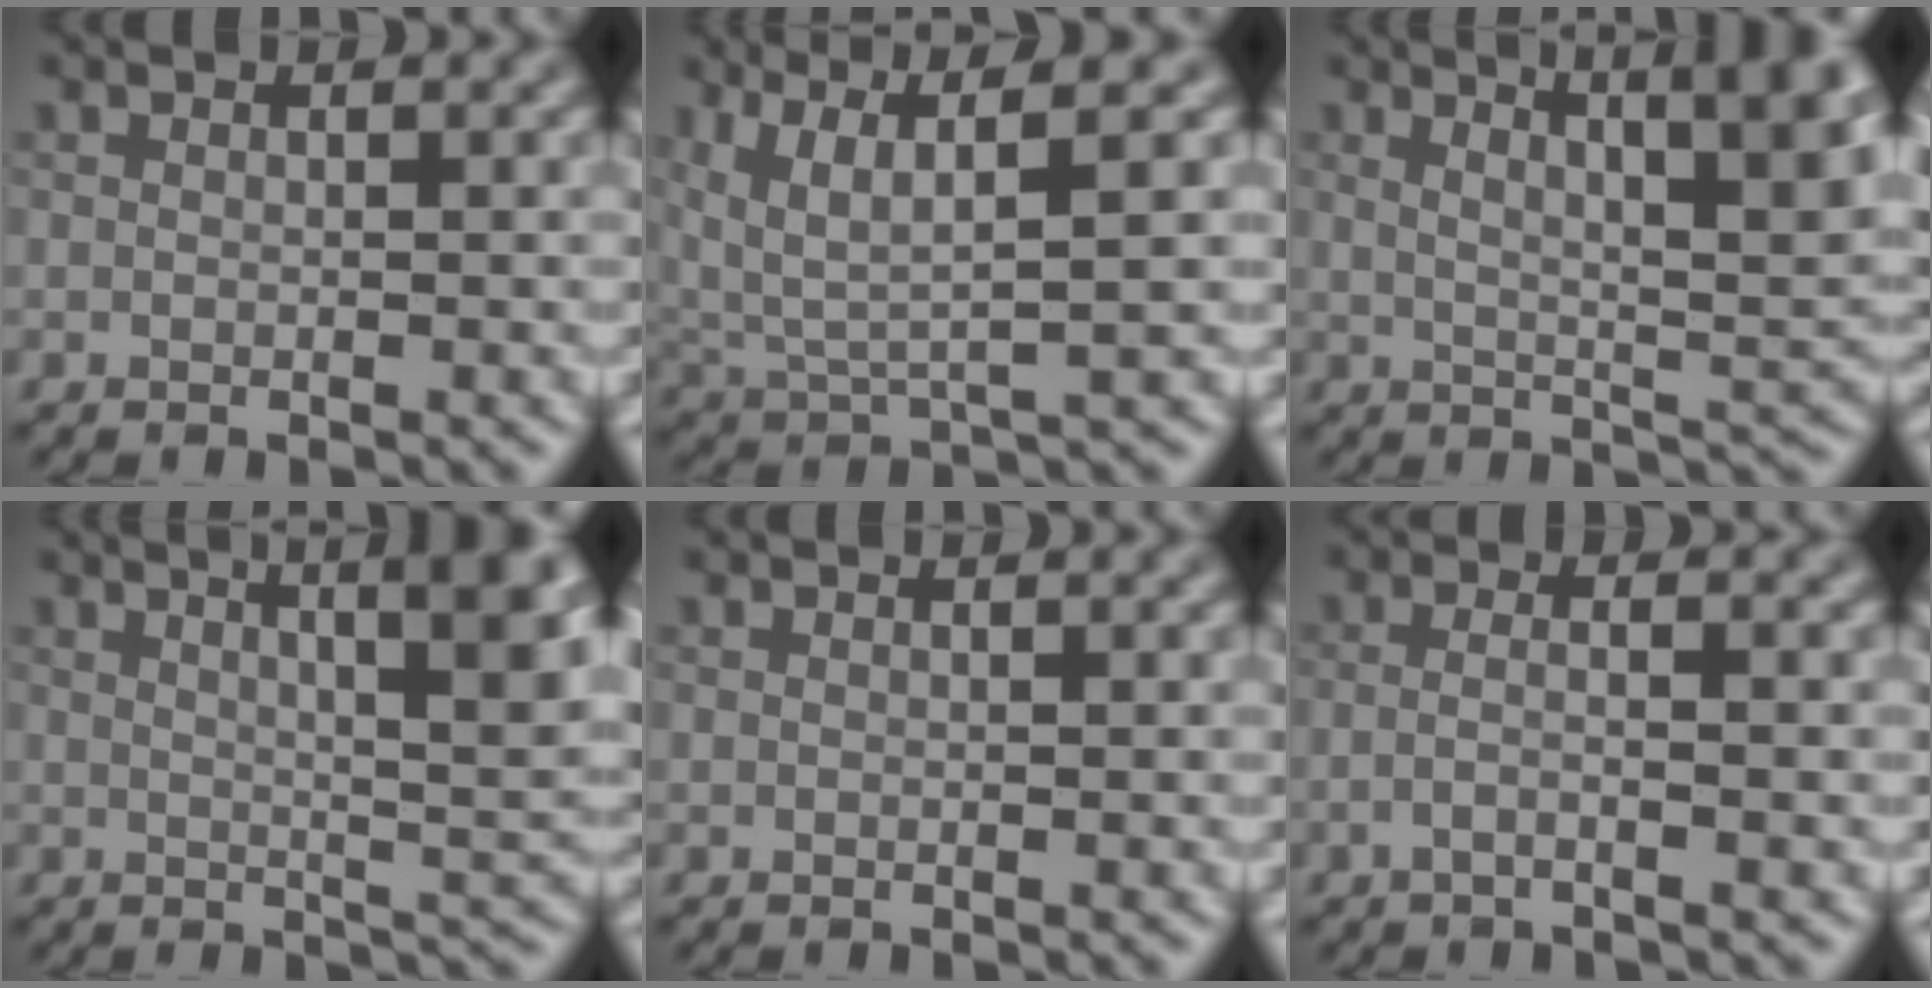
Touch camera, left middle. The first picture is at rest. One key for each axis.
{"total": 5.4, "fx": 2.5, "fy": 1.1, "fz": 4.7, "tx": -0.107, "ty": 0.001, "tz": 0.062}
{"total": 8.8, "fx": 3.8, "fy": 2.1, "fz": 7.7, "tx": -0.079, "ty": 0.020, "tz": 0.060}
{"total": 9.5, "fx": 3.6, "fy": 2.3, "fz": 8.4, "tx": -0.075, "ty": 0.025, "tz": 0.045}
{"total": 0.0}
{"total": 2.3, "fx": -1.0, "fy": 0.5, "fz": 2.0, "tx": -0.034, "ty": 0.003, "tz": -0.021}